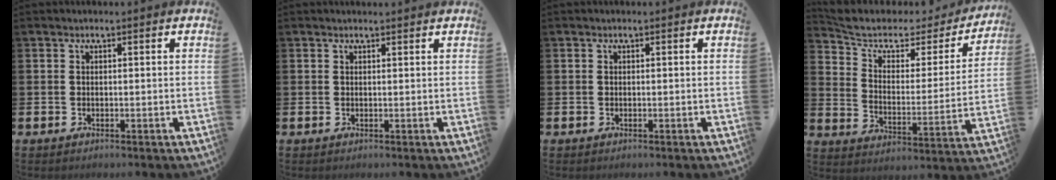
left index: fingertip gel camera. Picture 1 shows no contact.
{"total": 0.5, "force": [0.5, -0.1, 0.1], "torque": [0.011, -0.005, 0.007]}
{"total": 0.0}
{"total": 6.3, "force": [4.9, 3.3, 2.1], "torque": [-0.077, -0.036, 0.077]}